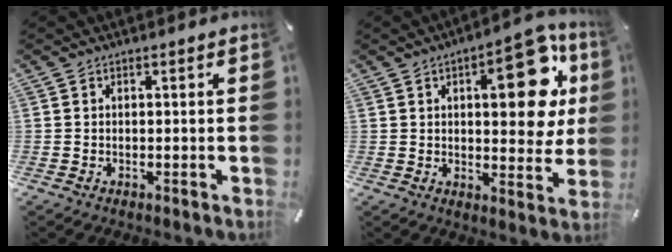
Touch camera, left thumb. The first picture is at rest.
{"total": 18.2, "force": [6.1, 8.2, 15.1], "torque": [-0.179, -0.020, 0.089]}